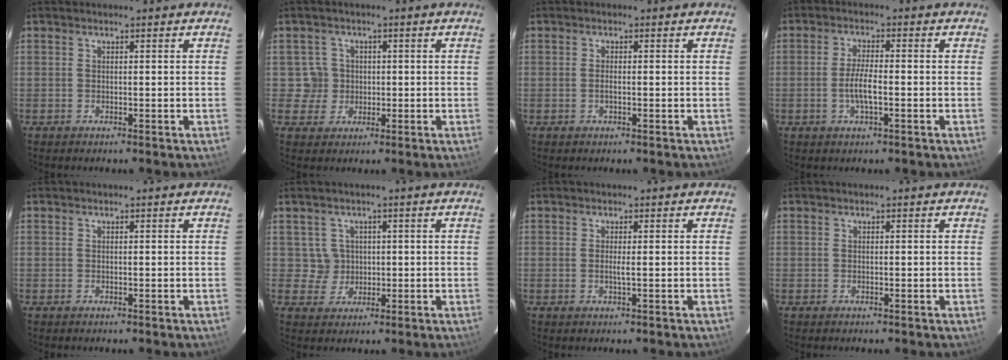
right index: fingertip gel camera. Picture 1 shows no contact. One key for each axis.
{"total": 4.1, "fx": 0.0, "fy": 4.1, "fz": 0.1, "tx": 0.005, "ty": 0.018, "tz": 0.004}
{"total": 1.2, "fx": -0.2, "fy": 0.4, "fz": 1.1, "tx": -0.023, "ty": 0.001, "tz": -0.006}
{"total": 4.7, "fx": -1.2, "fy": 1.0, "fz": 4.4, "tx": -0.088, "ty": 0.000, "tz": -0.024}
{"total": 0.0}
{"total": 3.6, "fx": 0.5, "fy": 3.6, "fz": 0.0, "tx": 0.003, "ty": 0.014, "tz": 0.013}
{"total": 1.2, "fx": -0.1, "fy": -0.2, "fz": 1.2, "tx": -0.024, "ty": -0.003, "tz": -0.002}
{"total": 0.0}